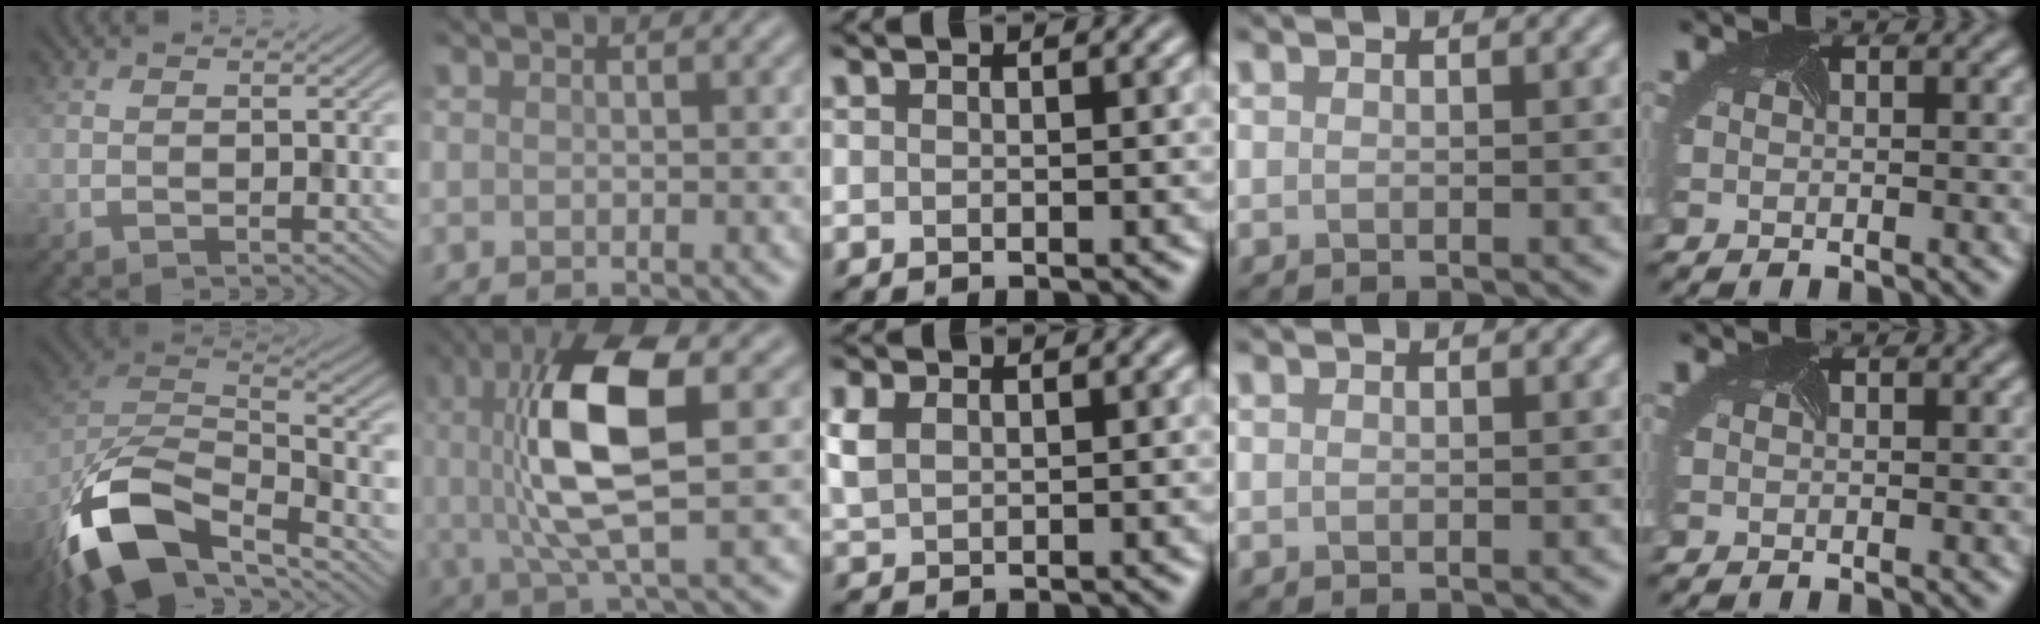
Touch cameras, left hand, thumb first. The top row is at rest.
{"thumb": {"total": 15.3, "force": [-9.5, 6.6, 10.1], "torque": [-0.225, -0.023, -0.181]}, "index": {"total": 10.0, "force": [1.4, 3.0, 9.4], "torque": [-0.188, 0.007, 0.027]}, "middle": {"total": 2.1, "force": [0.8, 1.4, 1.3], "torque": [-0.034, 0.003, 0.019]}}